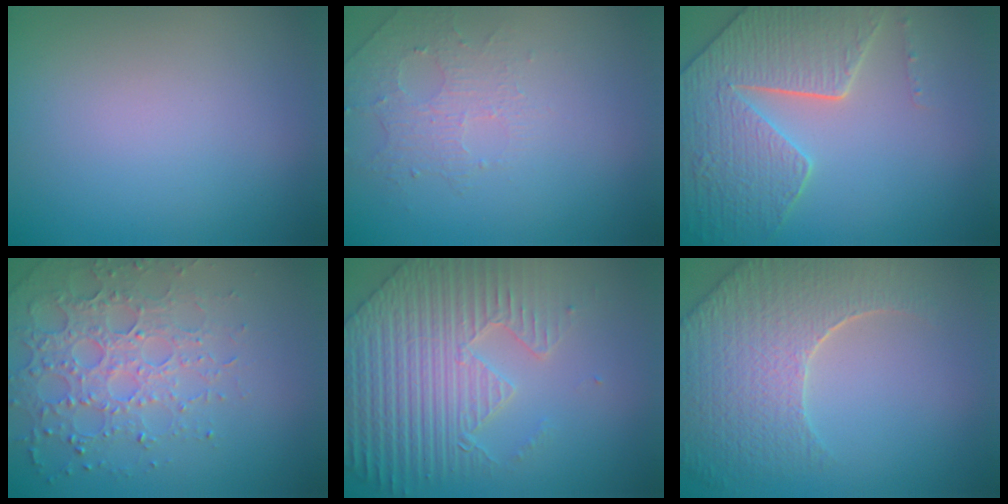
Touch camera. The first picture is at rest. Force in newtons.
{"total": 1.6, "press": 1.2, "slide": 1.0}
{"total": 7.7, "press": 6.1, "slide": 4.6}
{"total": 4.3, "press": 4.2, "slide": 0.9}
{"total": 7.5, "press": 6.1, "slide": 4.4}
{"total": 7.6, "press": 5.8, "slide": 4.9}